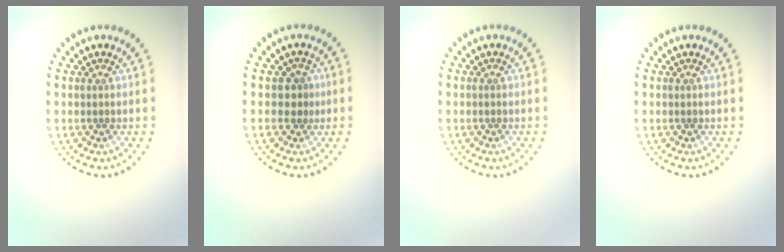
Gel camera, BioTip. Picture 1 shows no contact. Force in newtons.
{"total": 1.0, "press": 0.7, "slide": 0.7}
{"total": 0.0}
{"total": 0.0}